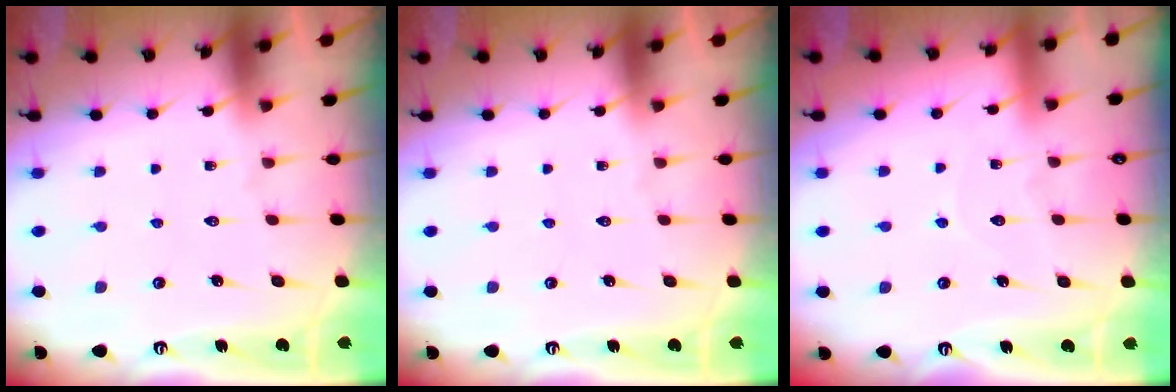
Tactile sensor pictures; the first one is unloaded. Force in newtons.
{"total": 0.0}
{"total": 5.3, "press": 5.3, "slide": 0.5}